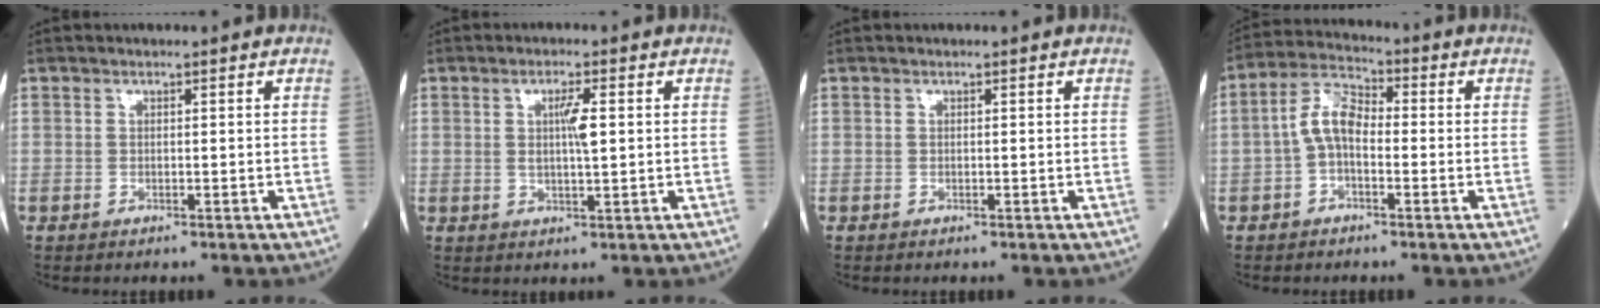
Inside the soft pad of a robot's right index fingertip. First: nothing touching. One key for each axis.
{"total": 3.9, "fx": 0.7, "fy": 0.3, "fz": 3.8, "tx": -0.070, "ty": -0.003, "tz": 0.012}
{"total": 0.0}
{"total": 6.2, "fx": -0.8, "fy": 3.0, "fz": 5.3, "tx": -0.106, "ty": 0.022, "tz": -0.023}